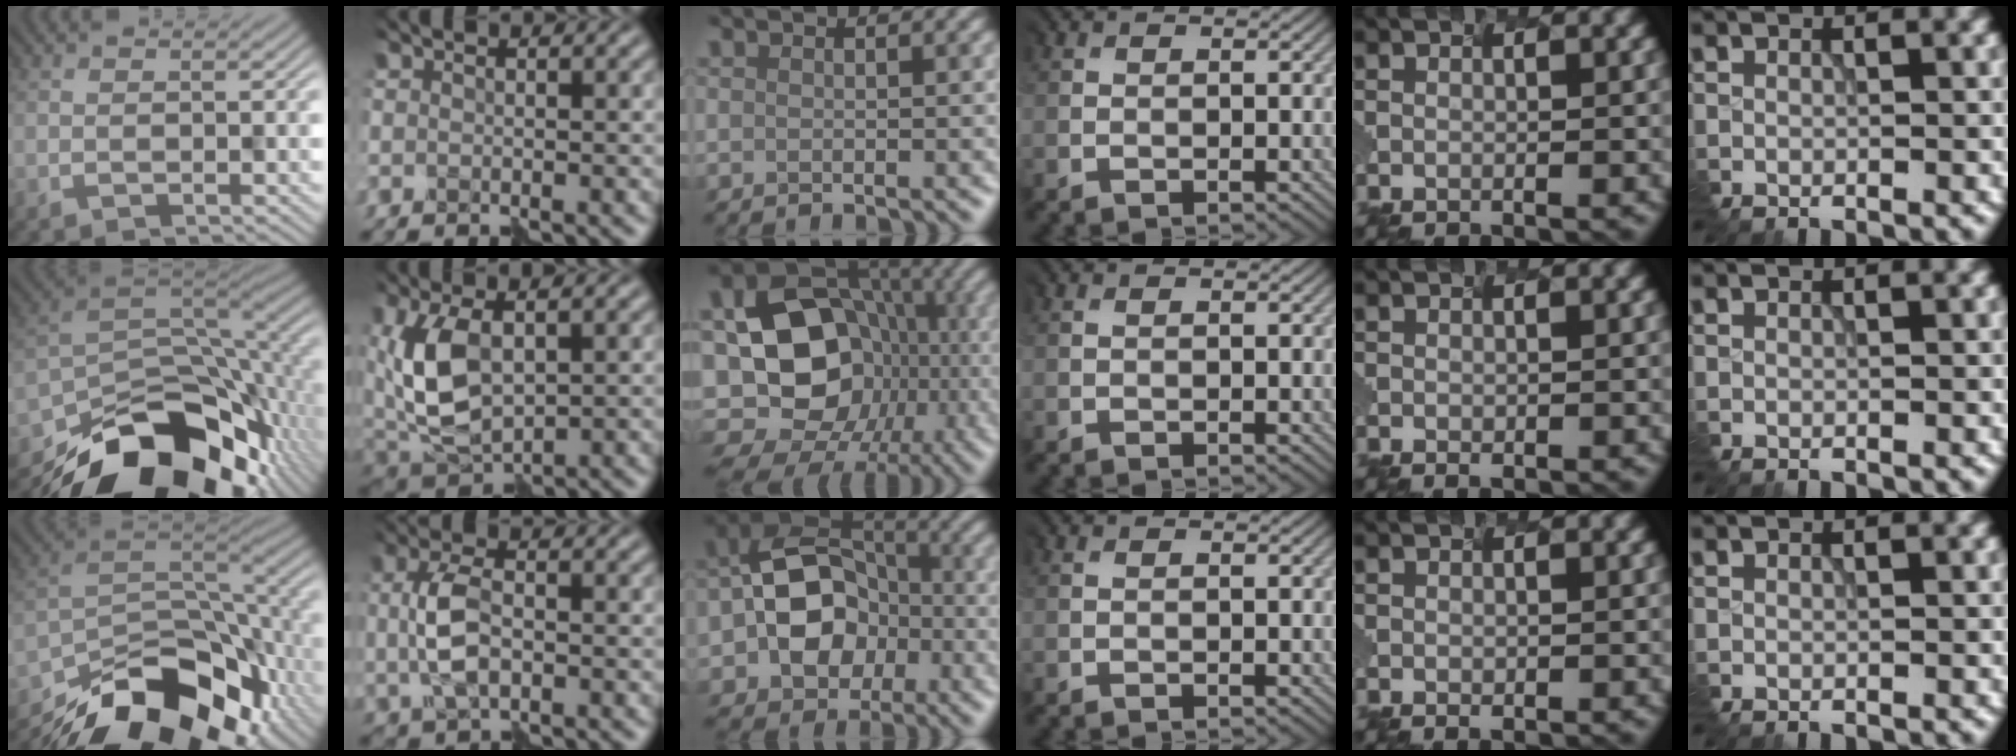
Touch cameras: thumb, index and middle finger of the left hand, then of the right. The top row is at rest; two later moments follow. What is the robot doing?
{"motion": "assemble", "object": "markers"}